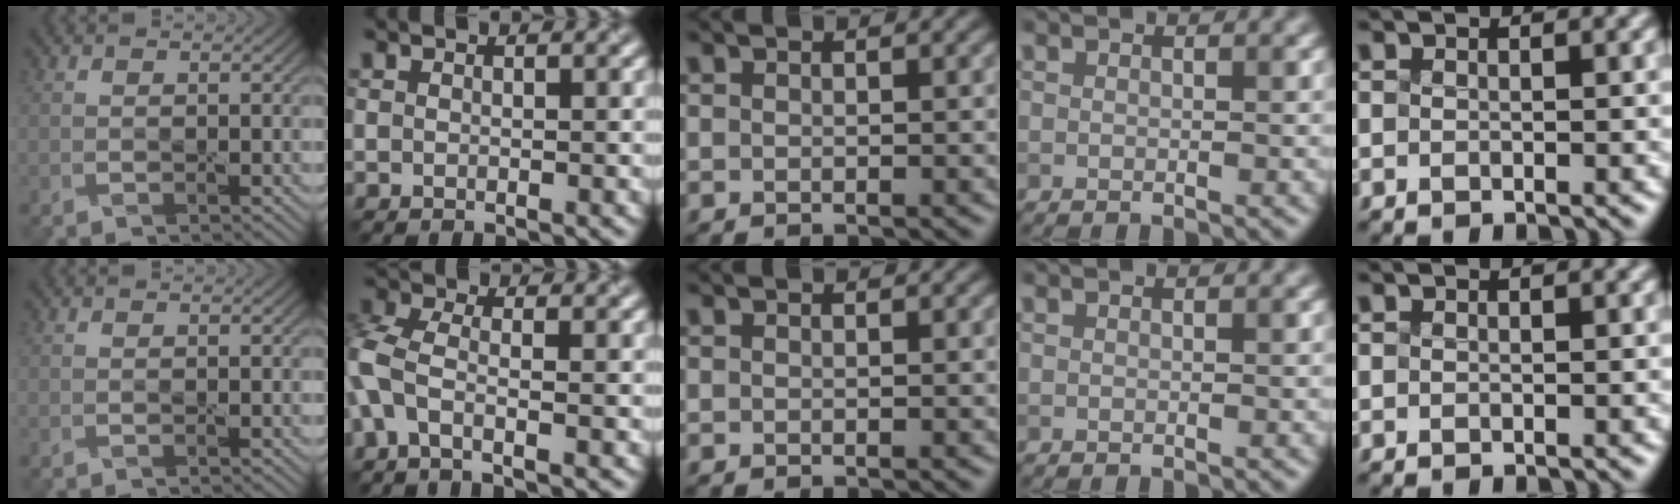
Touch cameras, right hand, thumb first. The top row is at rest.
{"index": {"total": 3.6, "force": [-1.2, 1.6, 3.0], "torque": [-0.081, 0.002, -0.039]}}